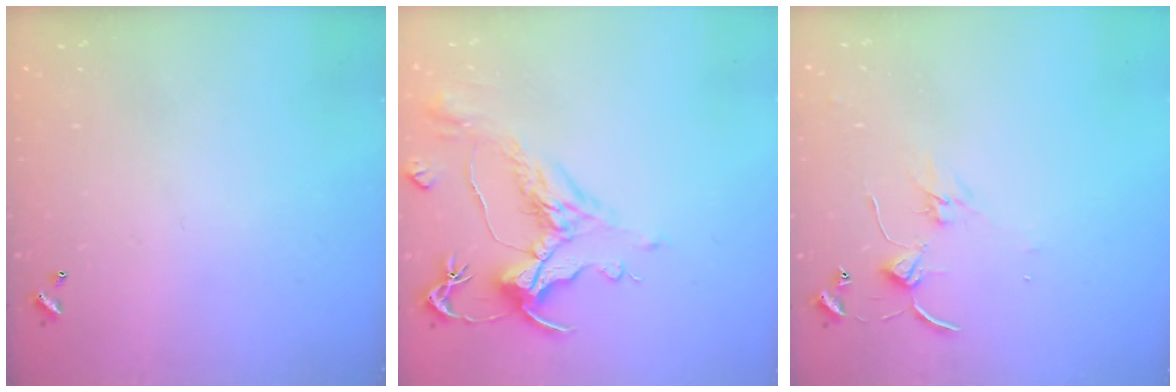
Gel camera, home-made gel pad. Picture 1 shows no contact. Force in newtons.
{"total": 1.5, "press": 0.5, "slide": 1.4}
{"total": 1.4, "press": 1.3, "slide": 0.2}